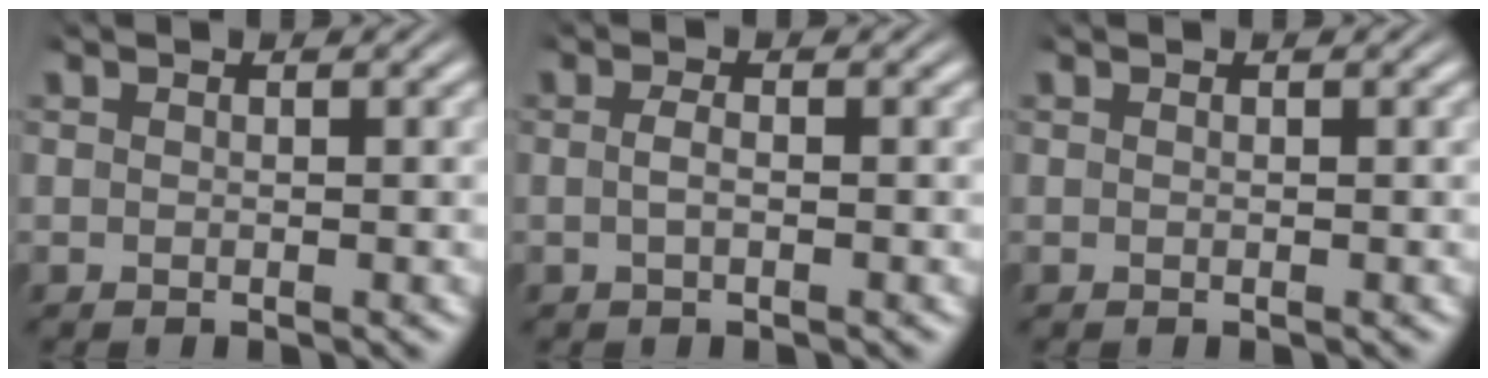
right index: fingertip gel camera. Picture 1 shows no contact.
{"total": 1.2, "force": [-0.6, 0.0, 1.1], "torque": [-0.027, -0.007, -0.006]}
{"total": 0.0}